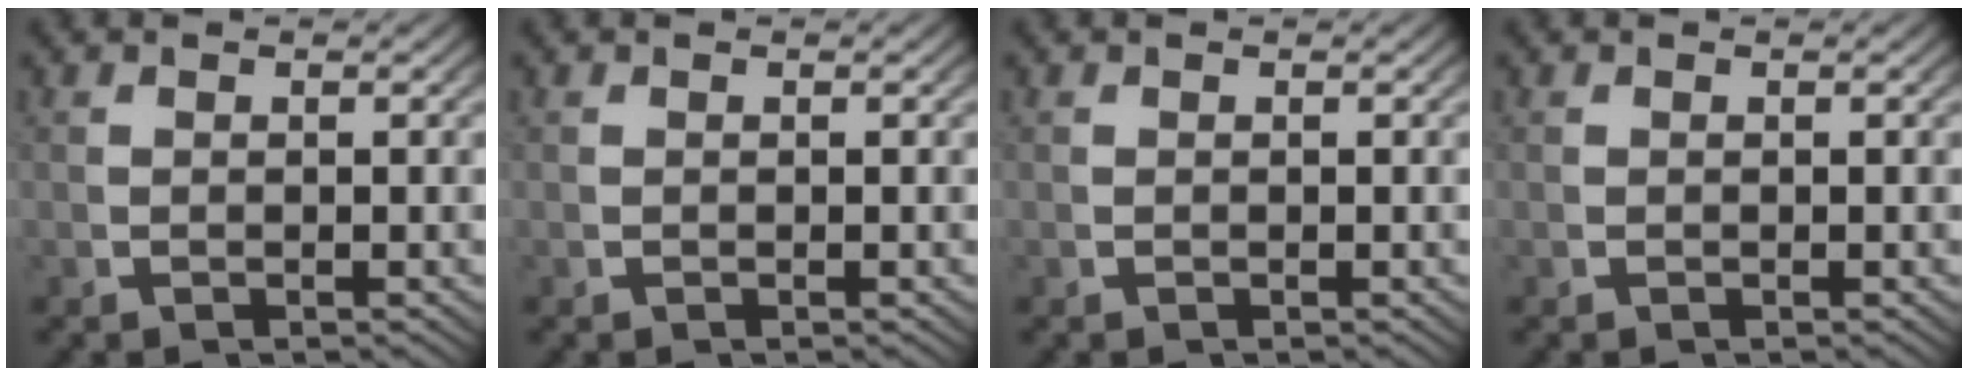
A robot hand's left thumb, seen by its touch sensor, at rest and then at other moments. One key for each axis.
{"total": 0.0}
{"total": 0.0}
{"total": 0.0}